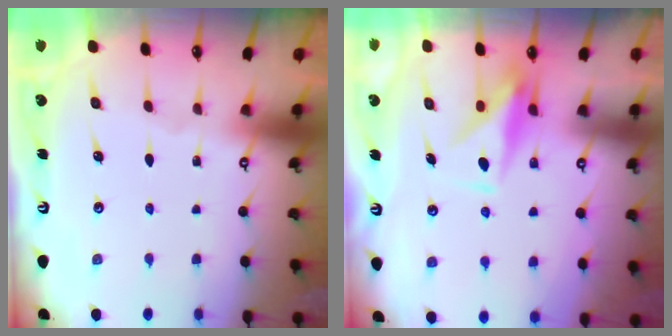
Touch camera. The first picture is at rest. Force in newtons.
{"total": 9.1, "press": 9.1, "slide": 0.2}